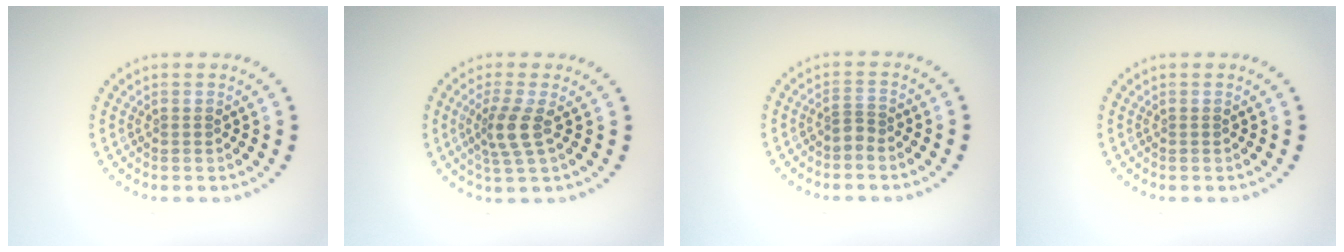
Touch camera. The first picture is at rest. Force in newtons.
{"total": 2.8, "press": 2.1, "slide": 1.8}
{"total": 1.0, "press": 0.6, "slide": 0.8}
{"total": 0.0}